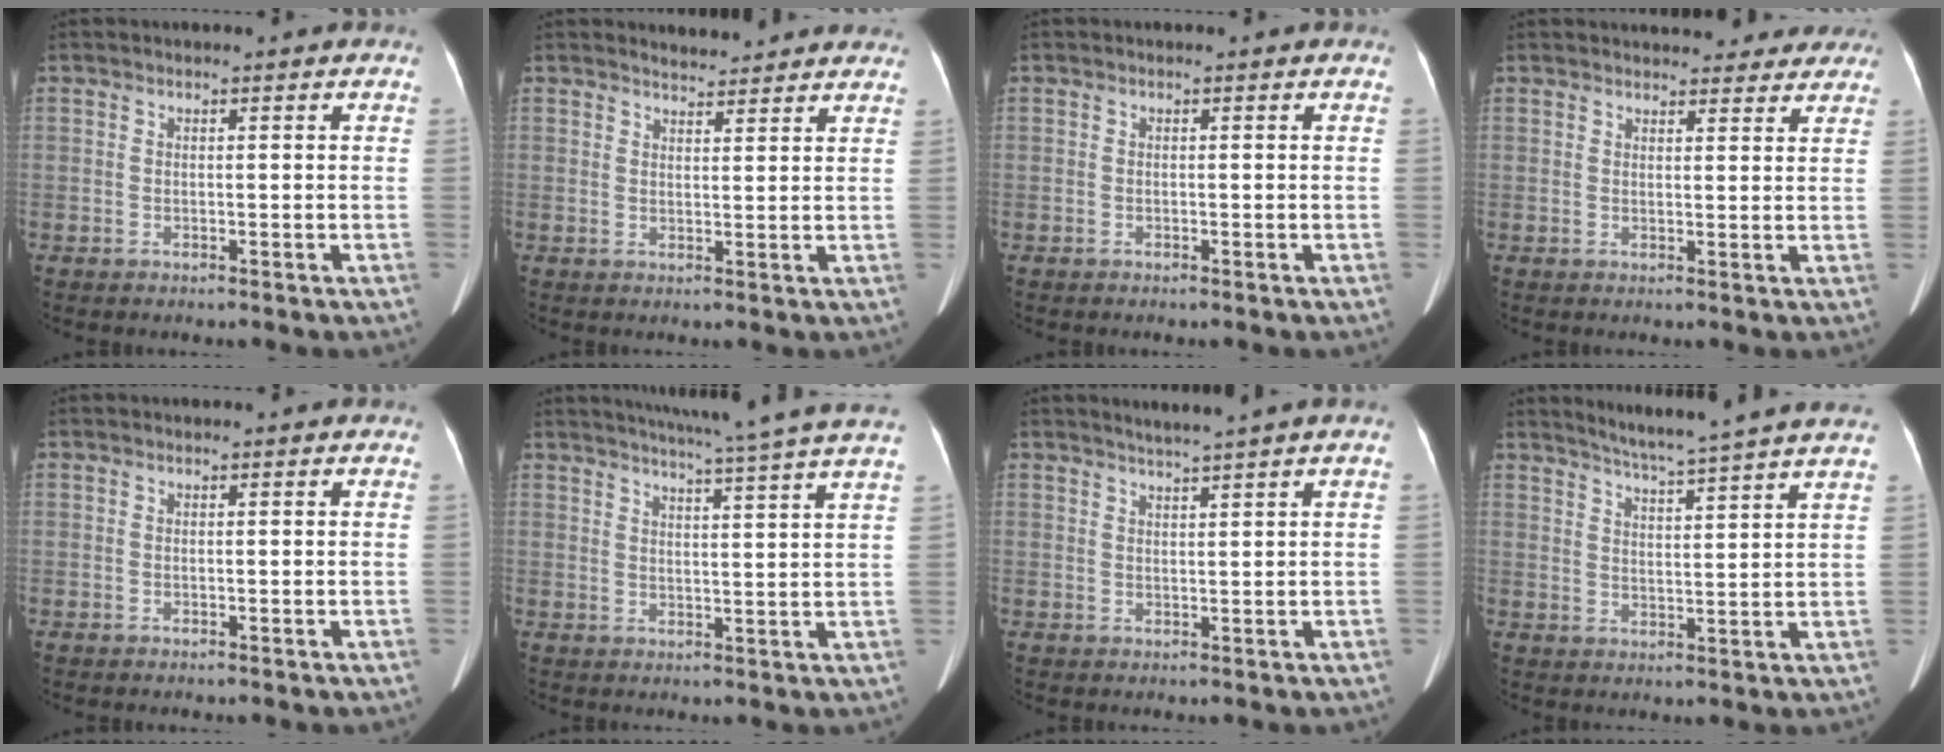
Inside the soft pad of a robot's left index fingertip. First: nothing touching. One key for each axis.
{"total": 5.1, "fx": 4.9, "fy": 0.9, "fz": 1.0, "tx": -0.015, "ty": 0.014, "tz": 0.055}
{"total": 0.0}
{"total": 13.3, "fx": 12.1, "fy": 4.0, "fz": 3.7, "tx": -0.020, "ty": 0.018, "tz": 0.135}
{"total": 0.0}
{"total": 14.9, "fx": 12.9, "fy": -1.9, "fz": 7.3, "tx": -0.118, "ty": -0.019, "tz": 0.151}
{"total": 2.3, "fx": 1.9, "fy": -0.9, "fz": 0.9, "tx": -0.012, "ty": -0.001, "tz": 0.035}
{"total": 11.9, "fx": 10.6, "fy": -1.6, "fz": 5.1, "tx": -0.087, "ty": -0.008, "tz": 0.138}